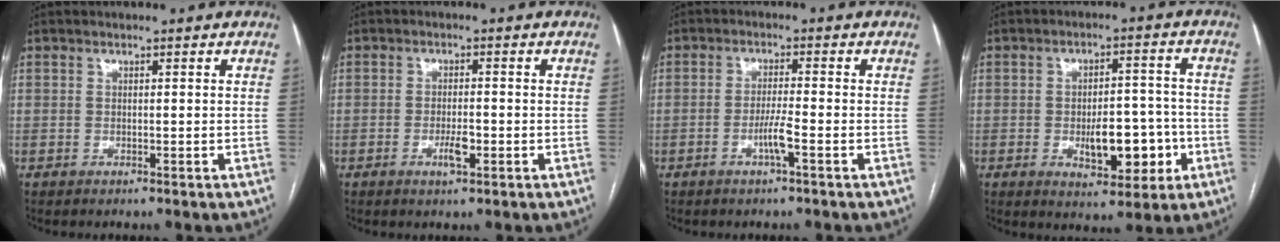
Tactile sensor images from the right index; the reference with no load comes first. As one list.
[{"total": 3.1, "force": [-1.2, 0.7, 2.8], "torque": [-0.051, 0.000, -0.019]}, {"total": 3.4, "force": [-1.5, -0.2, 3.0], "torque": [-0.058, -0.004, -0.031]}, {"total": 9.4, "force": [-2.6, 4.1, 8.0], "torque": [-0.113, 0.013, -0.032]}]